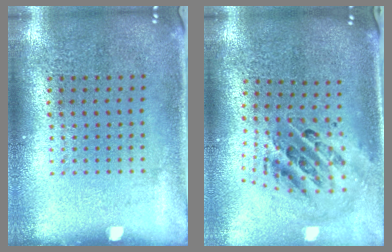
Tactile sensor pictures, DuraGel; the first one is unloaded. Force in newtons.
{"total": 1.4, "press": 1.3, "slide": 0.7}